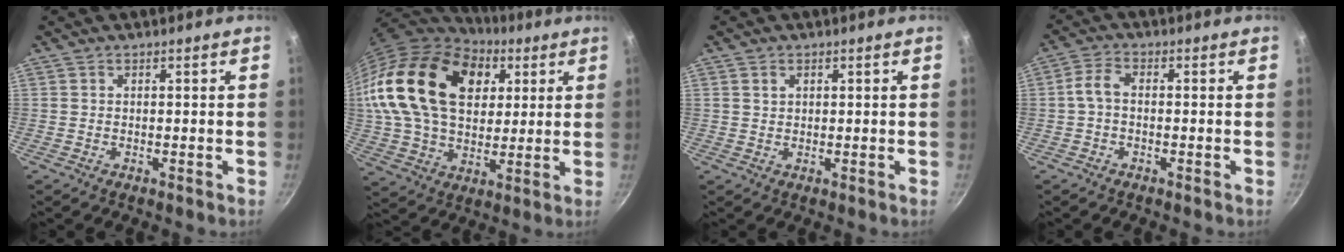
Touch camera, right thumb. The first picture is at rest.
{"total": 27.0, "force": [8.2, 17.8, 18.6], "torque": [-0.310, -0.003, 0.144]}
{"total": 1.5, "force": [0.7, 1.1, 0.7], "torque": [-0.006, 0.002, 0.013]}
{"total": 3.7, "force": [-0.5, 2.1, 3.1], "torque": [-0.068, 0.018, -0.017]}